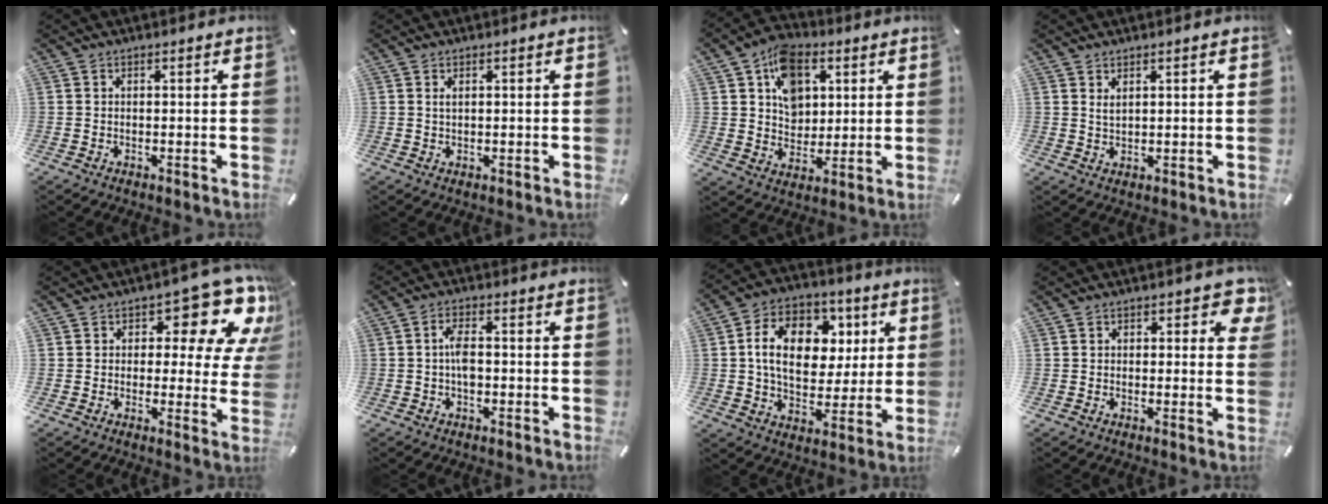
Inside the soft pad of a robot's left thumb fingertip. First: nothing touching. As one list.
[{"total": 1.1, "force": [0.4, 0.5, 0.9], "torque": [-0.018, 0.000, 0.007]}, {"total": 11.7, "force": [5.0, 9.1, 5.4], "torque": [-0.084, -0.016, 0.094]}, {"total": 1.9, "force": [1.2, 0.8, 1.1], "torque": [-0.025, -0.001, 0.022]}, {"total": 13.5, "force": [7.5, 7.0, 8.8], "torque": [-0.116, -0.052, 0.126]}, {"total": 4.2, "force": [-0.5, 2.1, 3.6], "torque": [-0.075, 0.005, -0.011]}, {"total": 16.5, "force": [3.6, 12.0, 10.7], "torque": [-0.172, 0.010, 0.067]}, {"total": 4.4, "force": [1.8, 2.9, 2.8], "torque": [-0.018, -0.005, 0.025]}]